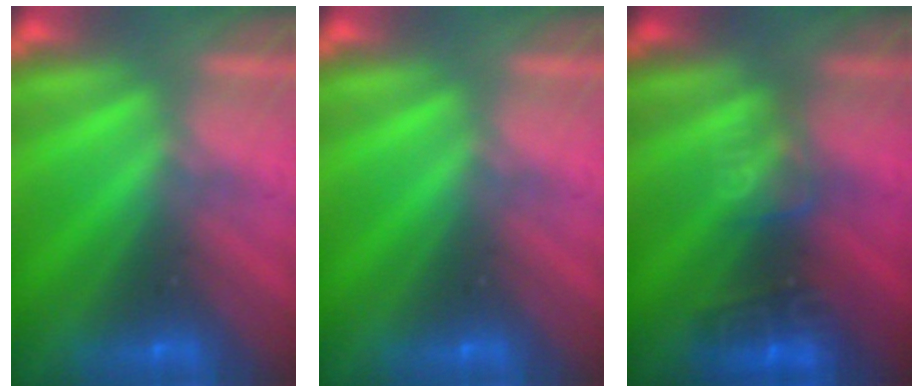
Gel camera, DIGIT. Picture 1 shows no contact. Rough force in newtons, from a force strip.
{"total": 0.0}
{"total": 2.7}